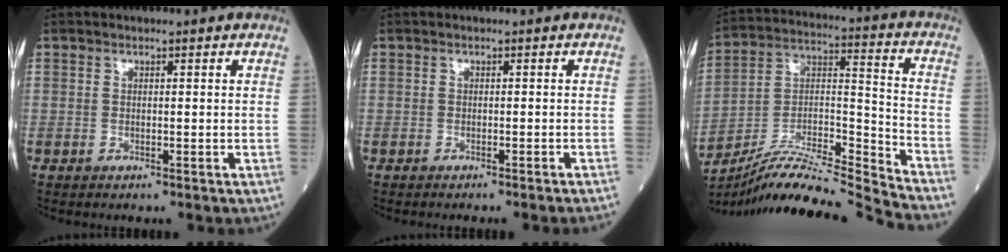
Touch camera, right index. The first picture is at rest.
{"total": 3.2, "force": [-2.8, -0.9, 1.4], "torque": [-0.008, 0.005, -0.036]}
{"total": 17.8, "force": [-16.7, -2.0, 5.8], "torque": [-0.107, 0.021, -0.293]}